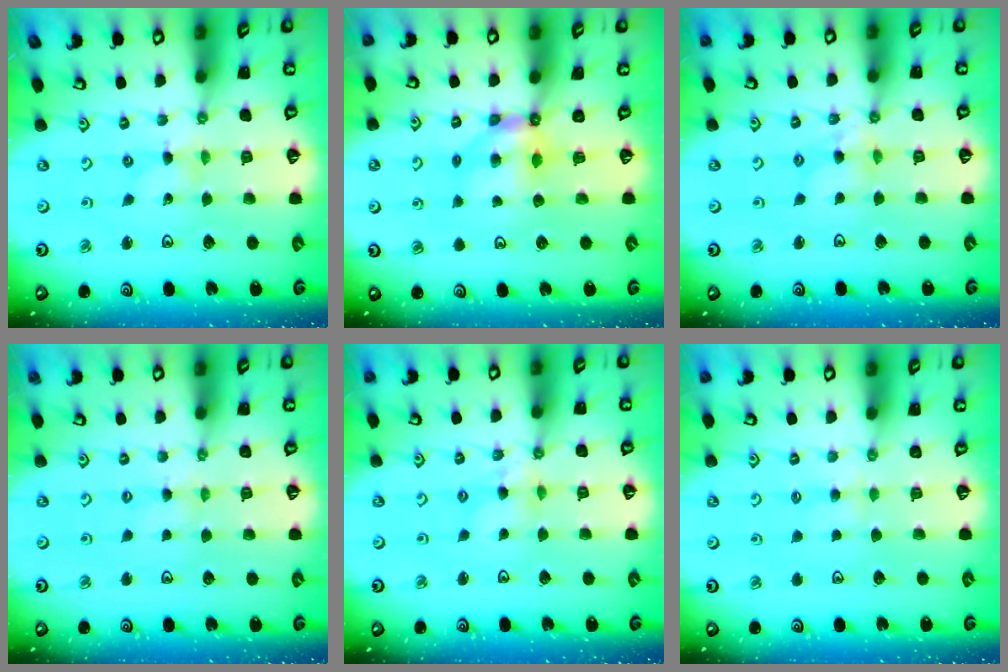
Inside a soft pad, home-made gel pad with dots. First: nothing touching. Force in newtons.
{"total": 6.2, "press": 6.2, "slide": 0.5}
{"total": 4.9, "press": 4.9, "slide": 0.4}
{"total": 2.3, "press": 2.3, "slide": 0.4}
{"total": 4.9, "press": 4.9, "slide": 0.4}
{"total": 2.3, "press": 2.2, "slide": 0.5}